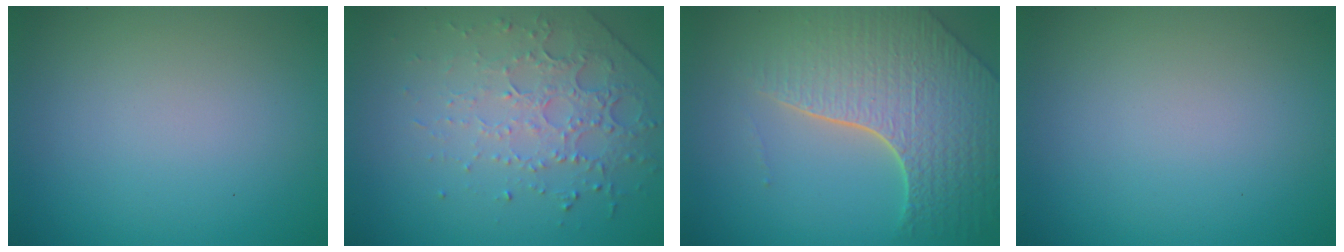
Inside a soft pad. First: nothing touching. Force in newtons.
{"total": 4.6, "press": 3.1, "slide": 3.4}
{"total": 8.0, "press": 5.8, "slide": 5.5}
{"total": 0.0}